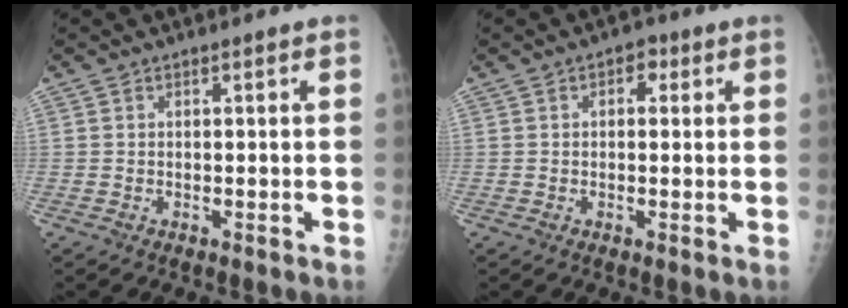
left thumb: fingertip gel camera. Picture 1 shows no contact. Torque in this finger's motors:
{"motor_torque": [-0.39, 0.10, 0.06, 0.07, 0.00]}